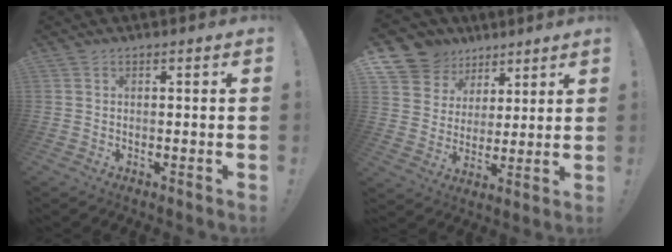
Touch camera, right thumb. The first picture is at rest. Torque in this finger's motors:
{"motor_torque": [-0.76, 1.45, 0.27, 0.20, 0.04]}